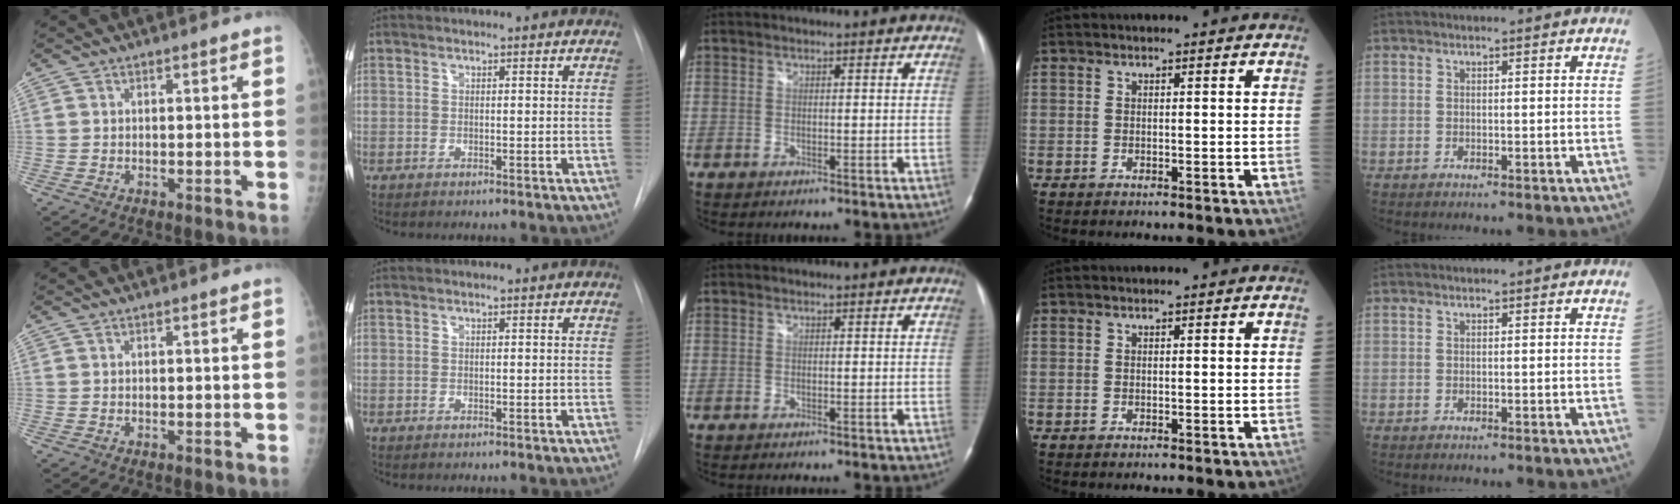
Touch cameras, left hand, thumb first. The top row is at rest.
{}